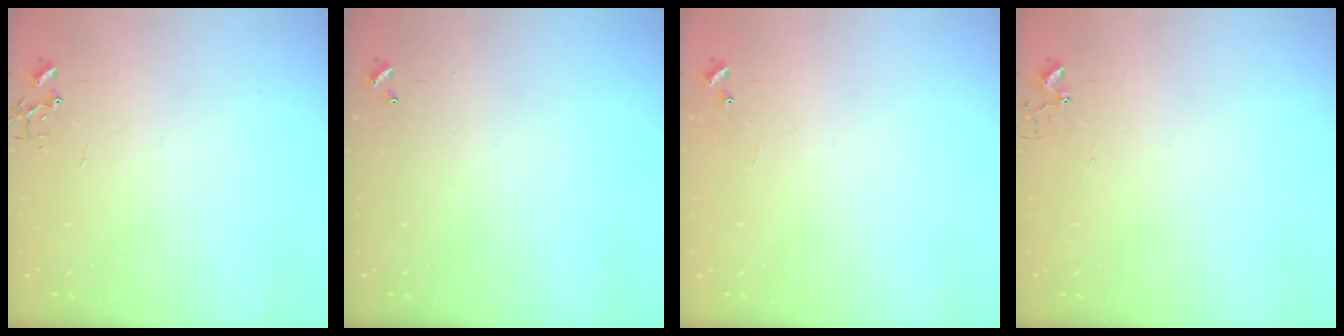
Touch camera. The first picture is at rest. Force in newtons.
{"total": 0.0}
{"total": 5.1, "press": 5.0, "slide": 0.3}
{"total": 4.2, "press": 4.2, "slide": 0.4}